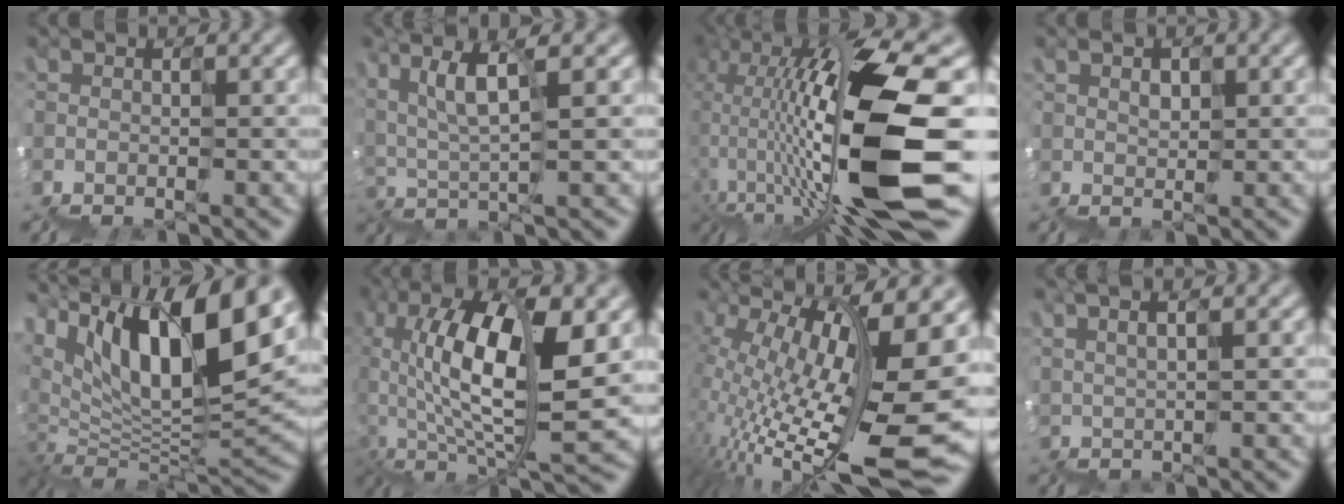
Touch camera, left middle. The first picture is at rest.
{"total": 3.9, "force": [2.2, 0.5, 3.1], "torque": [-0.048, 0.007, 0.043]}
{"total": 14.0, "force": [-0.4, 3.6, 13.5], "torque": [-0.244, 0.028, 0.010]}
{"total": 1.6, "force": [1.4, 0.8, 0.2], "torque": [0.004, 0.011, 0.029]}
{"total": 13.5, "force": [7.8, 5.2, 9.7], "torque": [-0.164, 0.022, 0.149]}
{"total": 12.5, "force": [4.7, 4.8, 10.5], "torque": [-0.206, 0.023, 0.093]}
{"total": 14.7, "force": [1.3, 4.2, 14.0], "torque": [-0.252, -0.001, 0.043]}
{"total": 2.2, "force": [1.9, 0.3, 1.1], "torque": [0.013, 0.011, 0.041]}